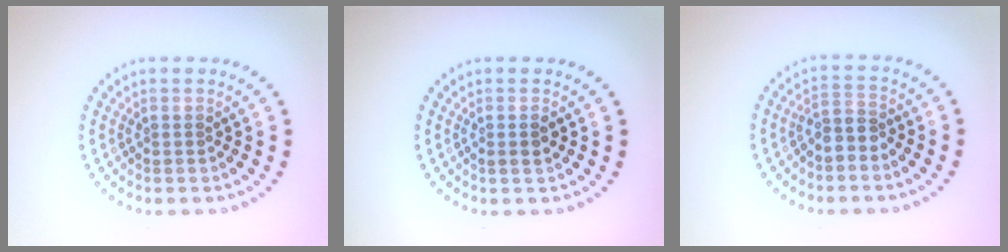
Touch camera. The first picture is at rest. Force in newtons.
{"total": 1.1, "press": 1.0, "slide": 0.5}
{"total": 2.2, "press": 1.8, "slide": 1.3}